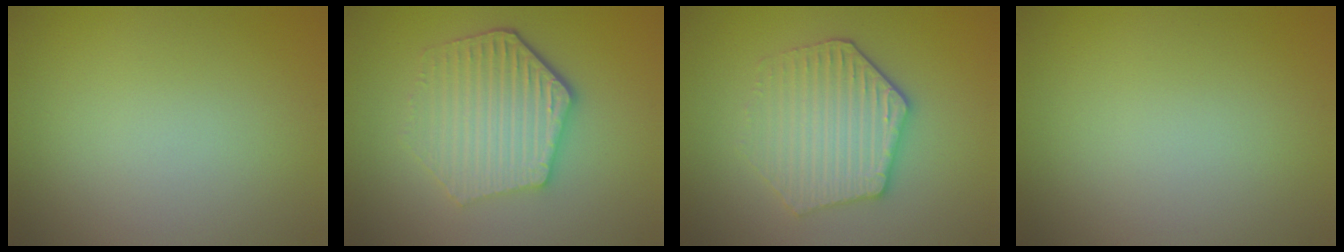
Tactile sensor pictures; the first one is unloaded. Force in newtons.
{"total": 5.6, "press": 4.4, "slide": 3.5}
{"total": 4.4, "press": 4.0, "slide": 1.8}
{"total": 0.0}